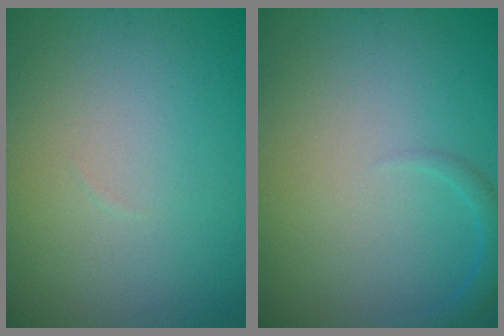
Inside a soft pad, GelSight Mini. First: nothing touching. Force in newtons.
{"total": 1.1, "press": 1.1, "slide": 0.1}